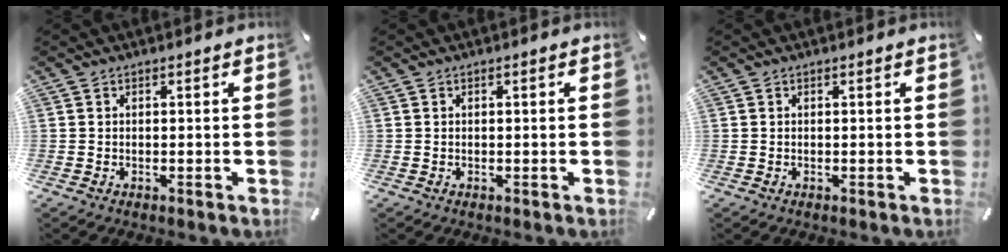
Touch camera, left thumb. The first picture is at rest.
{"total": 0.0}
{"total": 0.0}